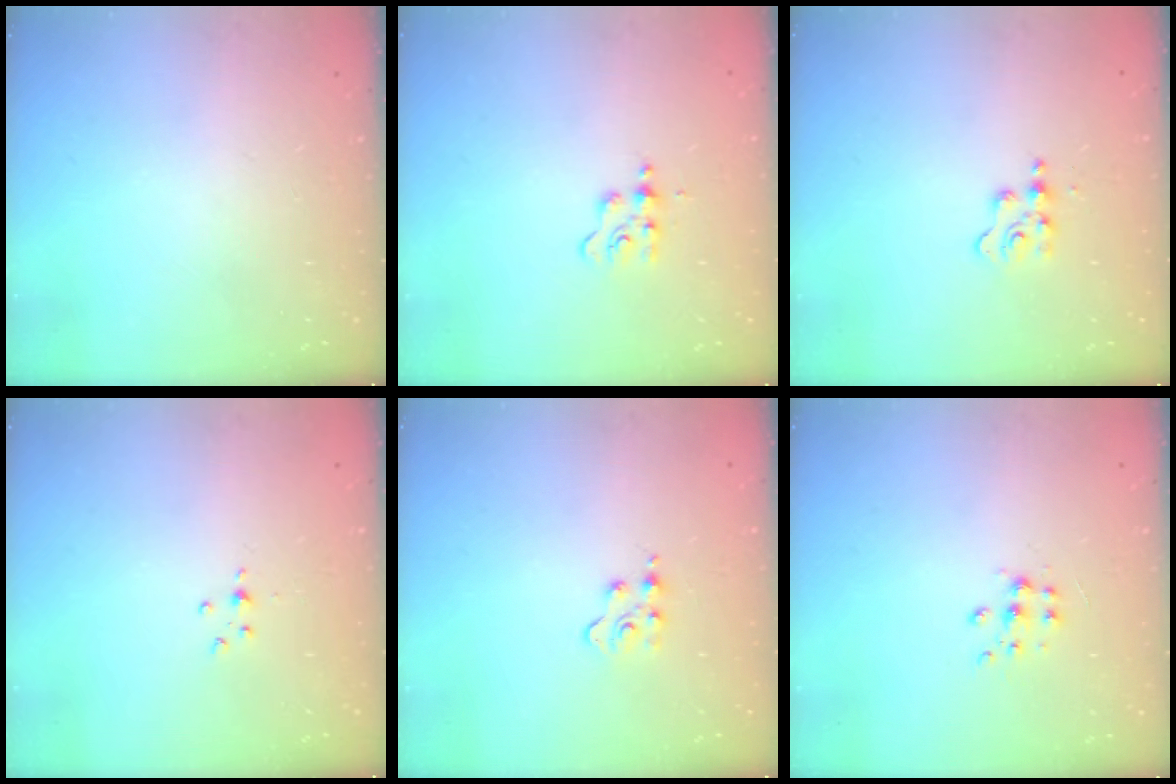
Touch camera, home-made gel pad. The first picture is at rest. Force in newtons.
{"total": 4.4, "press": 4.3, "slide": 0.9}
{"total": 4.5, "press": 4.4, "slide": 0.7}
{"total": 2.9, "press": 2.9, "slide": 0.4}
{"total": 2.8, "press": 2.8, "slide": 0.3}
{"total": 7.1, "press": 7.1, "slide": 0.5}